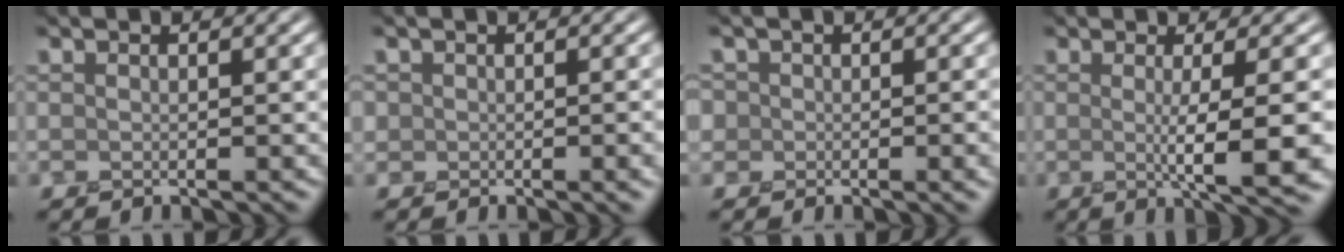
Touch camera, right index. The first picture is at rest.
{"total": 1.8, "force": [-0.2, 1.4, 1.1], "torque": [-0.004, -0.005, -0.001]}
{"total": 3.8, "force": [-0.1, 3.3, 1.9], "torque": [0.002, 0.011, -0.017]}
{"total": 6.2, "force": [-0.7, 1.1, 6.1], "torque": [-0.087, -0.005, -0.008]}